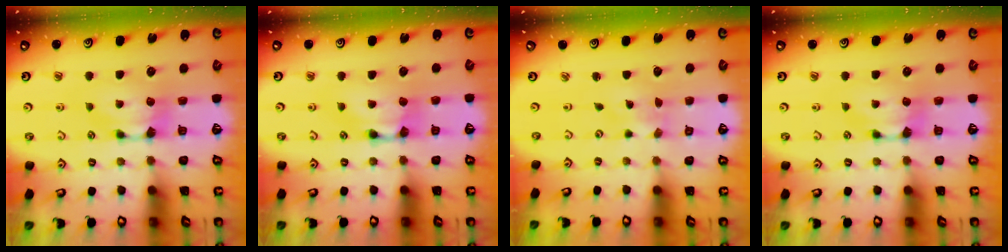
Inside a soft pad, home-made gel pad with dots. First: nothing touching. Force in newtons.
{"total": 2.2, "press": 2.2, "slide": 0.1}
{"total": 4.7, "press": 4.6, "slide": 0.8}
{"total": 0.0}